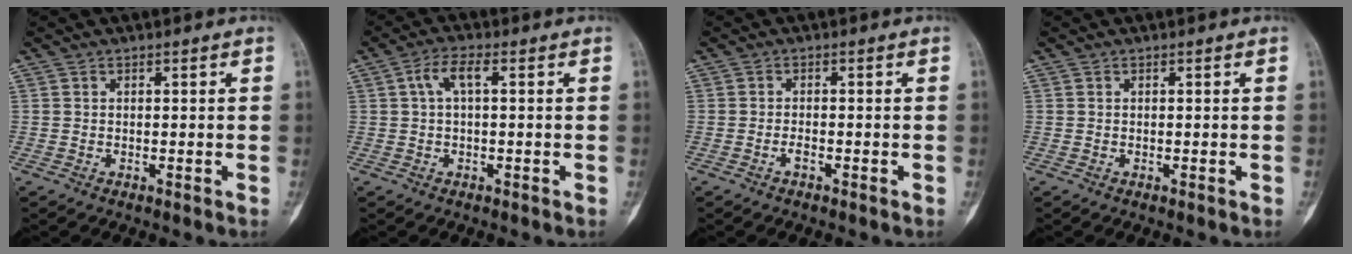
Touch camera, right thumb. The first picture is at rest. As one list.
[{"total": 3.9, "force": [0.7, 1.3, 3.6], "torque": [-0.077, 0.016, 0.013]}, {"total": 1.2, "force": [-0.7, 0.5, 0.8], "torque": [-0.014, 0.003, -0.015]}, {"total": 0.0}]